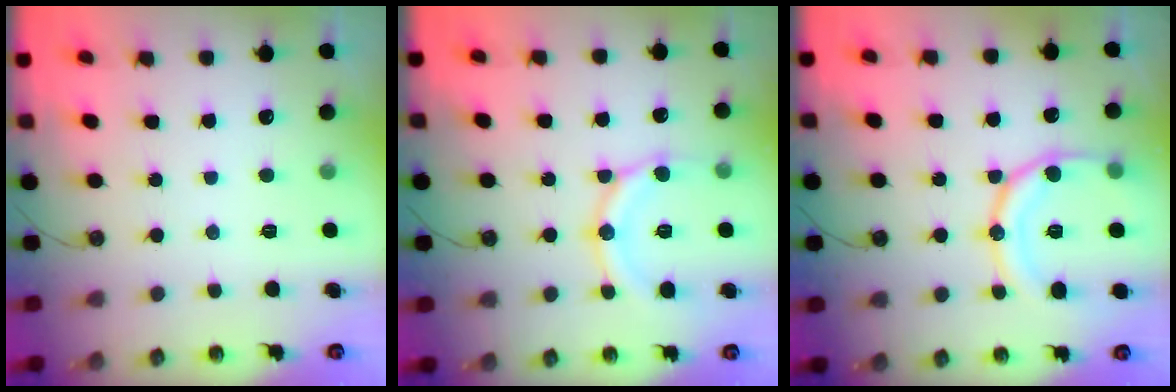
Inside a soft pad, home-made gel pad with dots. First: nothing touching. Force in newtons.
{"total": 14.3, "press": 14.2, "slide": 1.5}
{"total": 15.6, "press": 15.5, "slide": 1.6}